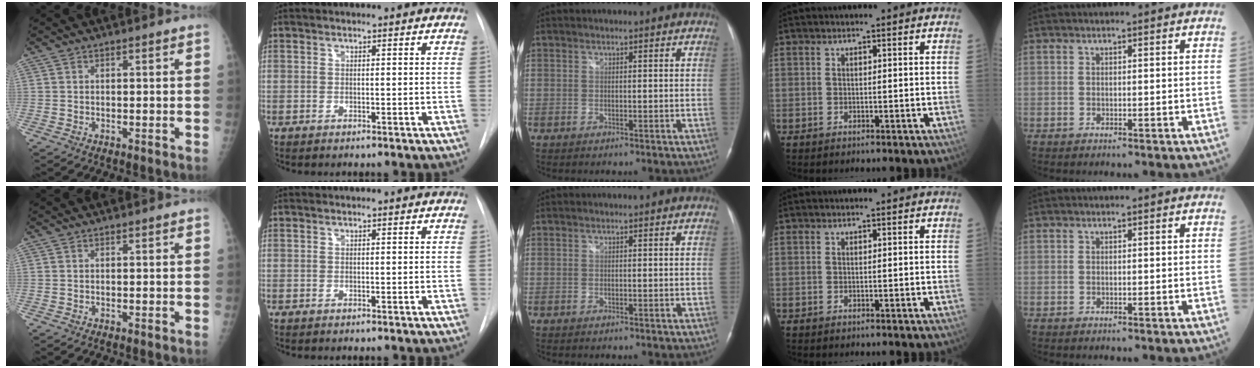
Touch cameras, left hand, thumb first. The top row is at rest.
{}